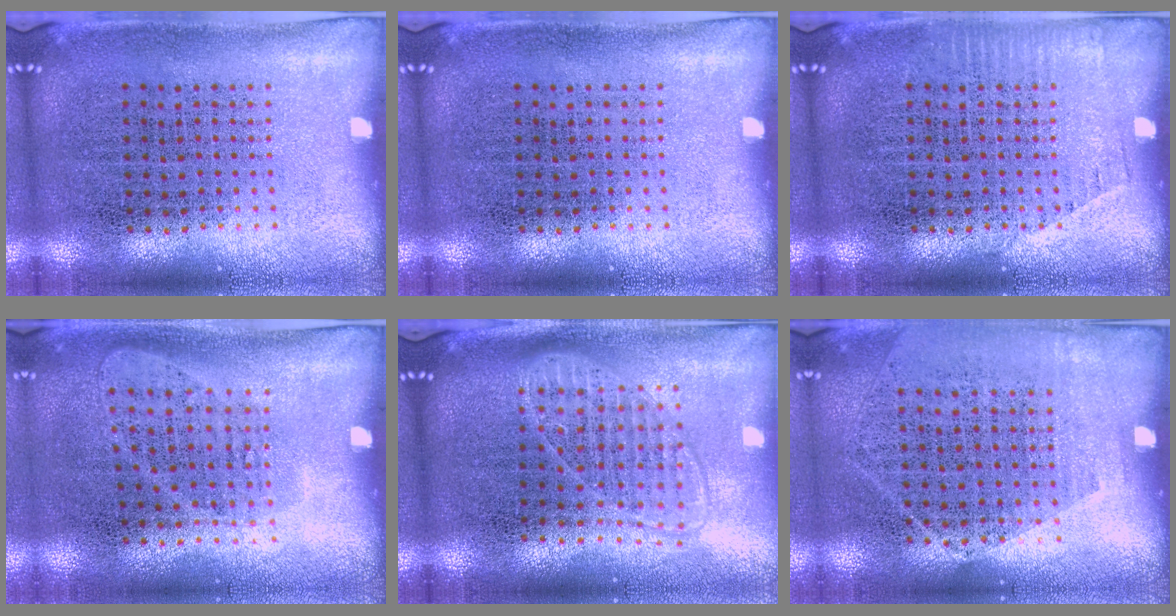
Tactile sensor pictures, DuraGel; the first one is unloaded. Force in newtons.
{"total": 0.0}
{"total": 0.9, "press": 0.8, "slide": 0.2}
{"total": 0.9, "press": 0.8, "slide": 0.4}
{"total": 1.8, "press": 1.5, "slide": 1.0}
{"total": 1.3, "press": 1.0, "slide": 0.7}